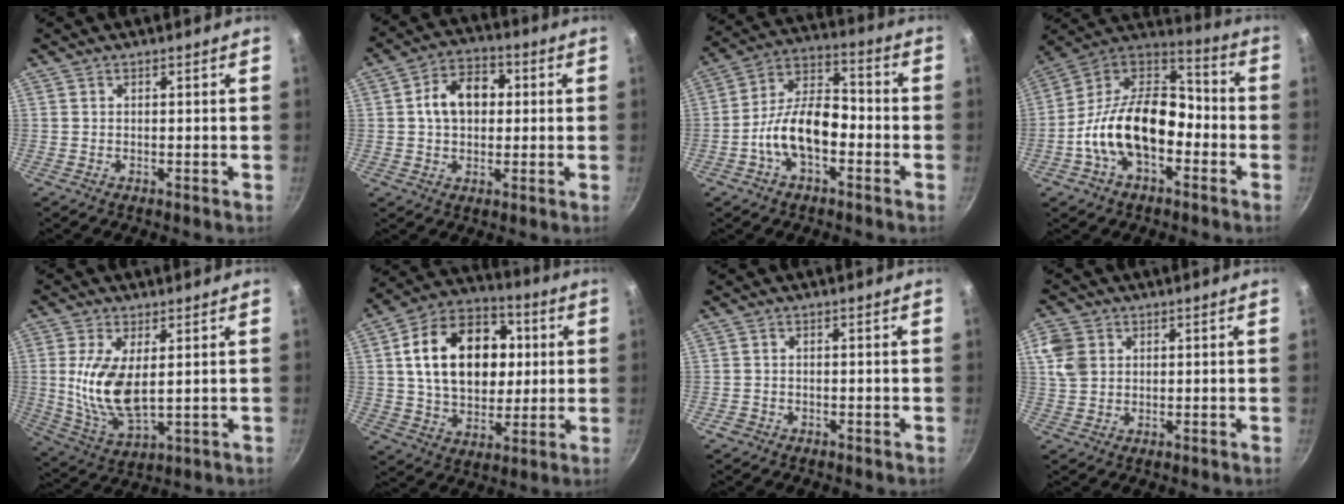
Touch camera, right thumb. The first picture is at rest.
{"total": 10.2, "force": [1.4, 7.3, 7.0], "torque": [-0.083, 0.020, 0.010]}
{"total": 12.8, "force": [-3.9, 7.1, 9.9], "torque": [-0.152, 0.054, -0.082]}
{"total": 19.9, "force": [-5.3, 12.2, 14.7], "torque": [-0.228, 0.062, -0.114]}
{"total": 12.0, "force": [1.6, 5.6, 10.5], "torque": [-0.209, -0.018, 0.039]}
{"total": 21.9, "force": [3.6, 15.5, 15.0], "torque": [-0.213, 0.020, 0.052]}
{"total": 1.4, "force": [-0.8, 1.1, 0.4], "torque": [-0.010, 0.005, -0.009]}
{"total": 6.3, "force": [1.8, 5.0, 3.4], "torque": [-0.053, 0.002, 0.034]}